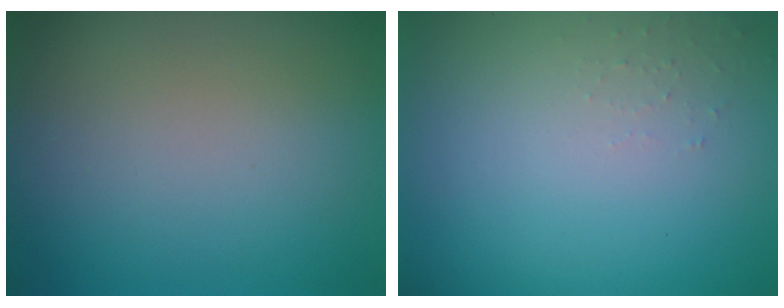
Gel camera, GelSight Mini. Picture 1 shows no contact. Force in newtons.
{"total": 0.7, "press": 0.7, "slide": 0.1}